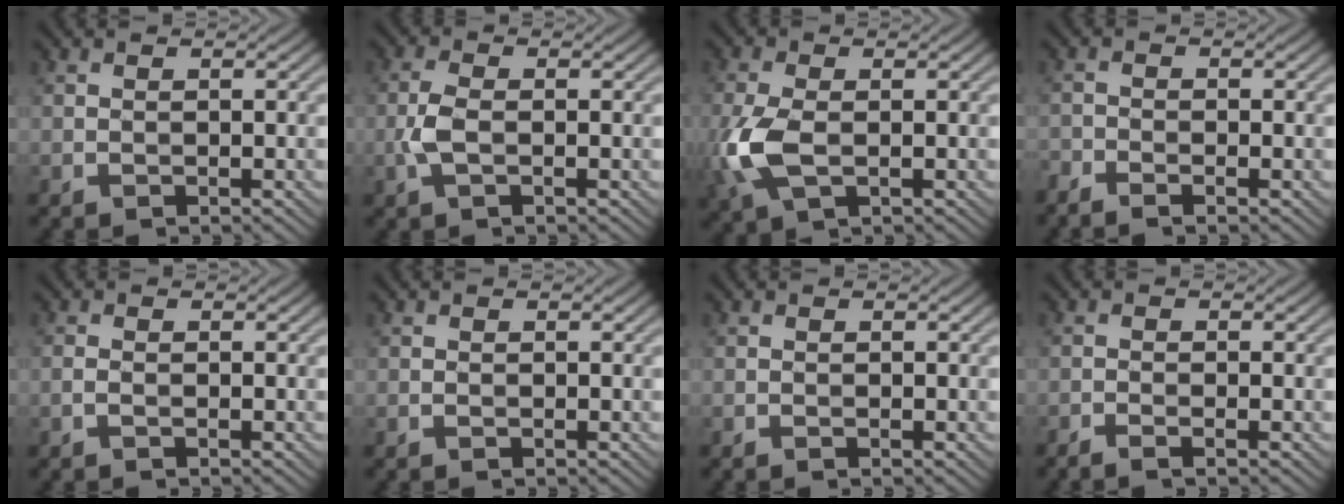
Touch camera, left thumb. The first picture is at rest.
{"total": 3.0, "force": [-0.7, 1.3, 2.6], "torque": [-0.069, 0.001, -0.020]}
{"total": 6.6, "force": [-1.2, 3.6, 5.5], "torque": [-0.150, -0.005, -0.025]}
{"total": 1.9, "force": [-1.7, 0.2, 0.9], "torque": [-0.022, -0.007, -0.041]}
{"total": 0.6, "force": [-0.4, 0.2, 0.4], "torque": [-0.013, 0.001, -0.011]}
{"total": 0.0}
{"total": 0.0}
{"total": 1.5, "force": [-1.0, 0.1, 1.1], "torque": [-0.018, 0.003, -0.025]}